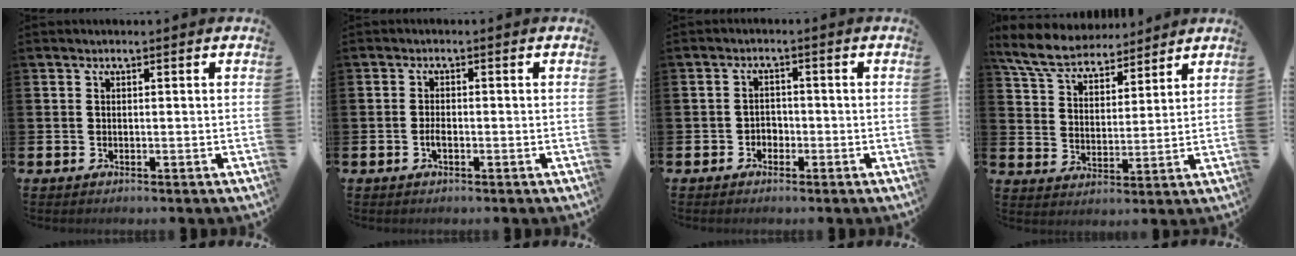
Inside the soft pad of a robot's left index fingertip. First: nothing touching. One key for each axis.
{"total": 1.4, "fx": -0.5, "fy": 0.6, "fz": 1.2, "tx": -0.028, "ty": 0.003, "tz": -0.009}
{"total": 1.8, "fx": -1.1, "fy": 1.4, "fz": 0.3, "tx": -0.007, "ty": 0.003, "tz": -0.026}
{"total": 7.2, "fx": 6.7, "fy": 2.1, "fz": 1.8, "tx": -0.071, "ty": -0.031, "tz": 0.124}